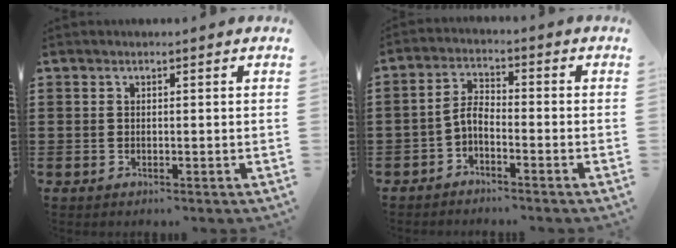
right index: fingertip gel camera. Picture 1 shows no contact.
{"total": 3.0, "force": [-1.9, 0.9, 2.1], "torque": [-0.054, 0.003, -0.044]}